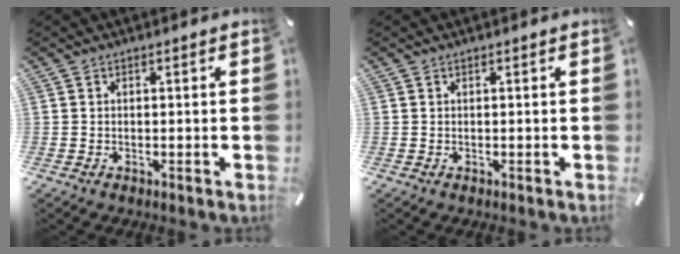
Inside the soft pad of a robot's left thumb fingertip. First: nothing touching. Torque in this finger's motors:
{"motor_torque": [0.04, -0.02, 0.06, 0.01, -0.02]}